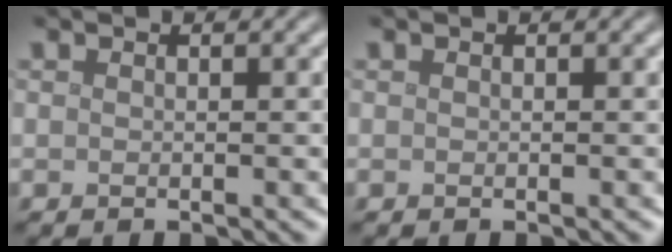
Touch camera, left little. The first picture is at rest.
{"total": 0.0}